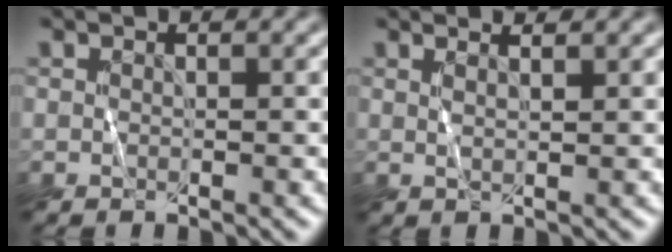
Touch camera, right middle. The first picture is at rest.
{"total": 2.0, "force": [1.4, 0.4, 1.4], "torque": [-0.009, 0.007, 0.001]}